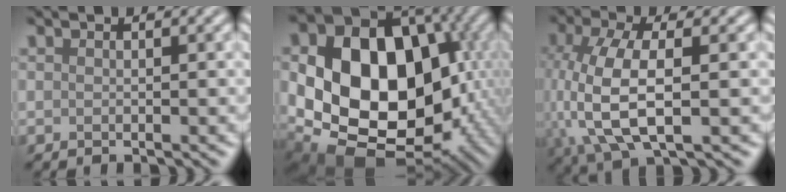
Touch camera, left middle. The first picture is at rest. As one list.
[{"total": 19.5, "force": [-0.8, 14.7, 12.8], "torque": [-0.218, -0.022, -0.004]}, {"total": 8.5, "force": [-0.4, 3.7, 7.6], "torque": [-0.170, -0.001, -0.009]}]